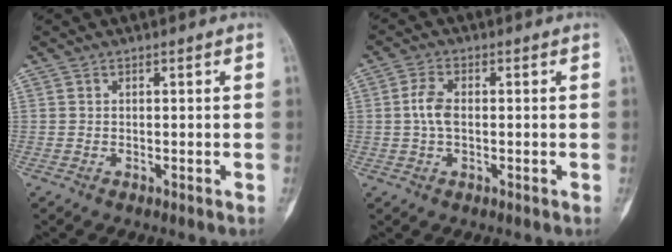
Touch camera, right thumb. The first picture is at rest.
{"total": 4.3, "force": [0.0, 2.3, 3.6], "torque": [-0.078, 0.007, -0.005]}